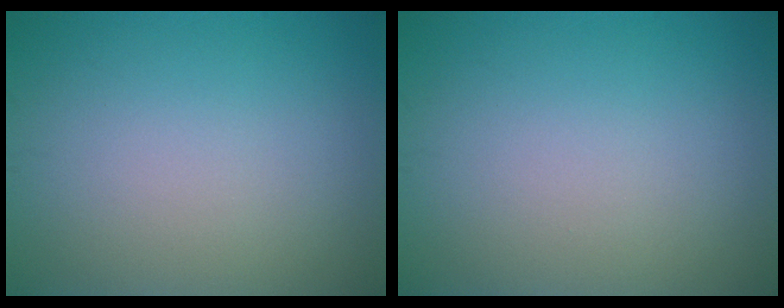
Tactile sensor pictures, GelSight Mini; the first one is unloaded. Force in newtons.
{"total": 0.0}